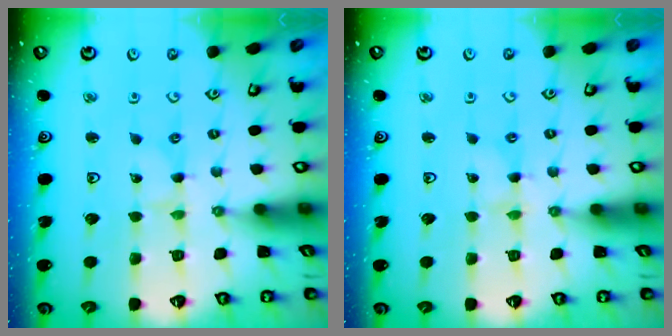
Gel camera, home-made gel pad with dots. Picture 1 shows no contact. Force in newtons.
{"total": 0.0}